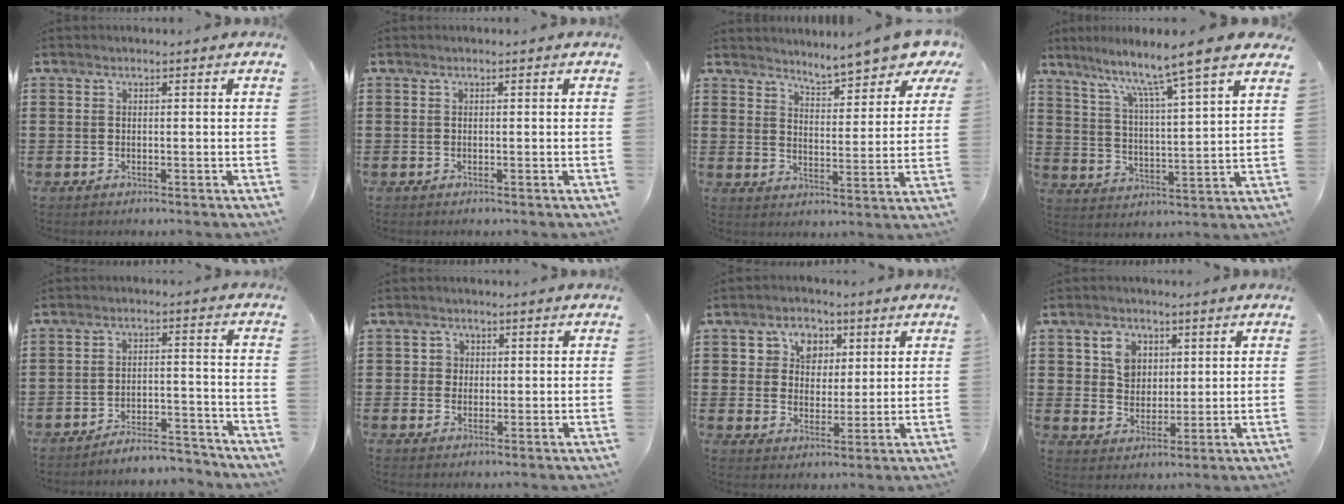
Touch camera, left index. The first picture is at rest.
{"total": 0.0}
{"total": 7.1, "force": [6.7, 0.0, 2.1], "torque": [-0.054, -0.044, 0.117]}
{"total": 8.5, "force": [7.1, -0.8, 4.7], "torque": [-0.109, -0.056, 0.108]}
{"total": 5.0, "force": [-4.9, 0.2, 0.8], "torque": [-0.012, 0.004, -0.097]}
{"total": 2.0, "force": [0.3, 2.0, 0.3], "torque": [-0.017, 0.009, 0.002]}
{"total": 5.1, "force": [2.4, 4.2, 1.4], "torque": [-0.036, 0.010, 0.038]}
{"total": 5.0, "force": [2.1, 4.0, 2.2], "torque": [-0.044, 0.008, 0.033]}